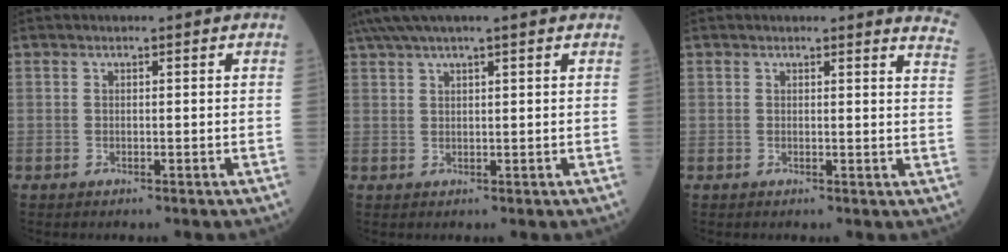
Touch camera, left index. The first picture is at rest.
{"total": 7.7, "force": [6.0, 0.1, 4.8], "torque": [-0.086, 0.049, 0.100]}
{"total": 5.8, "force": [5.7, 0.1, 0.9], "torque": [0.002, -0.047, 0.027]}